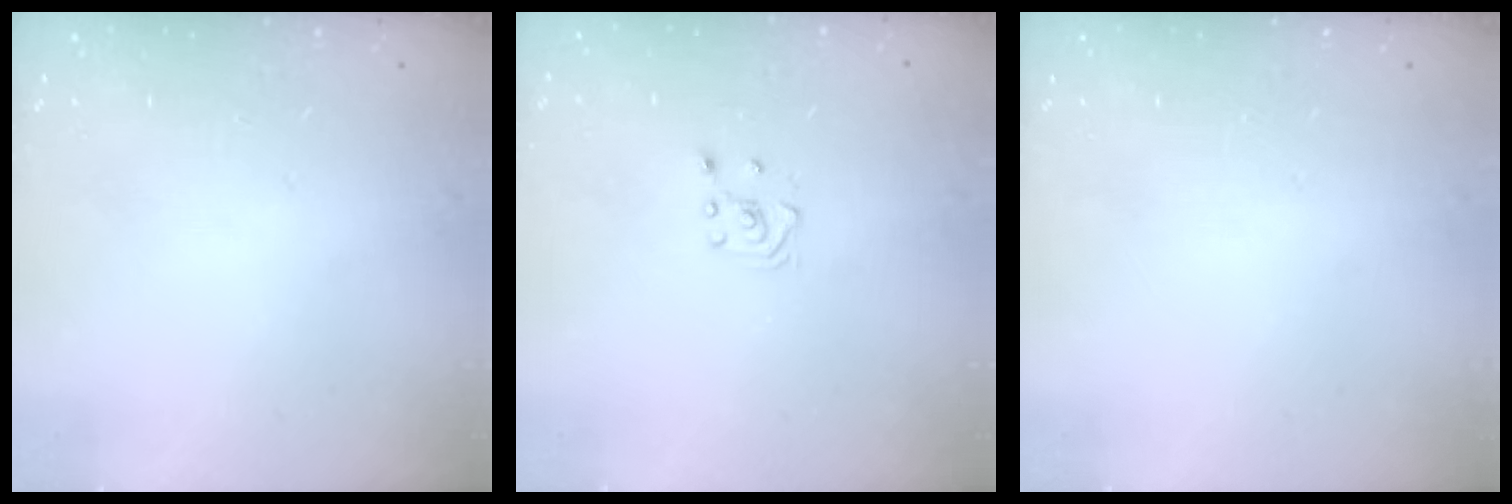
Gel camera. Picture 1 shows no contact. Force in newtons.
{"total": 2.8, "press": 2.6, "slide": 1.1}
{"total": 0.0}